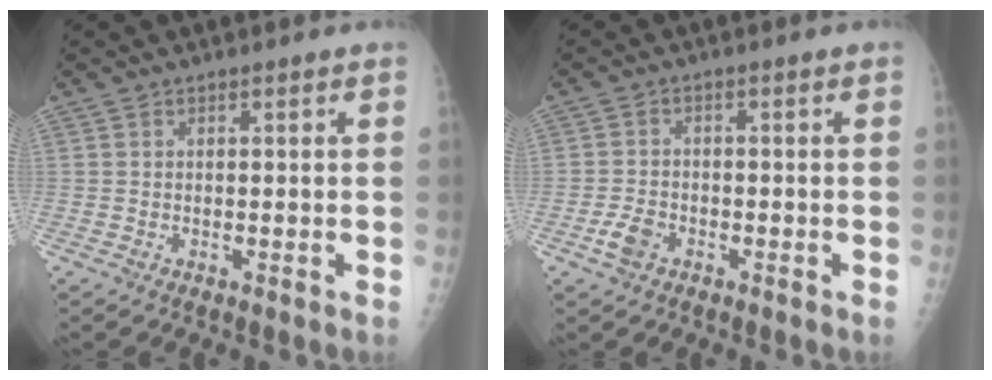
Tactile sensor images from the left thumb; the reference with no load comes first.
{"total": 3.6, "force": [-1.9, 2.3, 1.9], "torque": [-0.035, 0.010, -0.036]}